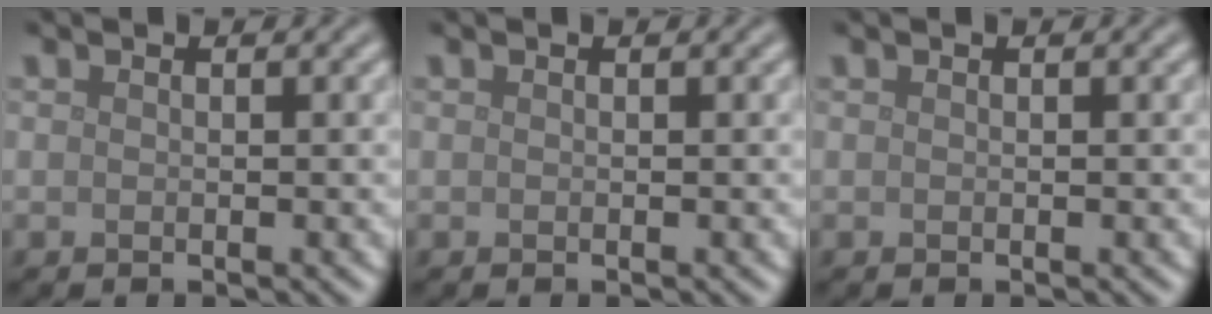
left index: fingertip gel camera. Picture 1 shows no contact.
{"total": 0.0}
{"total": 0.0}